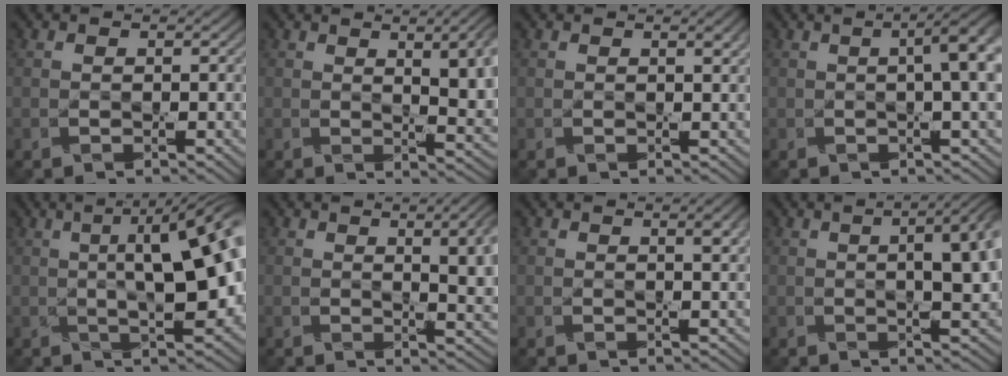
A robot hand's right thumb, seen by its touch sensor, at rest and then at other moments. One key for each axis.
{"total": 10.6, "fx": 2.6, "fy": 4.1, "fz": 9.5, "tx": -0.111, "ty": 0.007, "tz": 0.042}
{"total": 1.2, "fx": 0.7, "fy": 0.2, "fz": 1.0, "tx": -0.014, "ty": 0.000, "tz": 0.011}
{"total": 6.2, "fx": 0.7, "fy": 1.8, "fz": 5.9, "tx": -0.067, "ty": 0.017, "tz": 0.008}
{"total": 13.5, "fx": 0.9, "fy": 3.8, "fz": 12.9, "tx": -0.164, "ty": 0.020, "tz": 0.005}
{"total": 9.5, "fx": 2.1, "fy": 3.5, "fz": 8.5, "tx": -0.089, "ty": 0.008, "tz": 0.031}
{"total": 2.4, "fx": 1.1, "fy": 0.5, "fz": 2.1, "tx": -0.026, "ty": 0.002, "tz": 0.019}
{"total": 7.0, "fx": 0.8, "fy": 2.3, "fz": 6.6, "tx": -0.078, "ty": 0.013, "tz": 0.006}